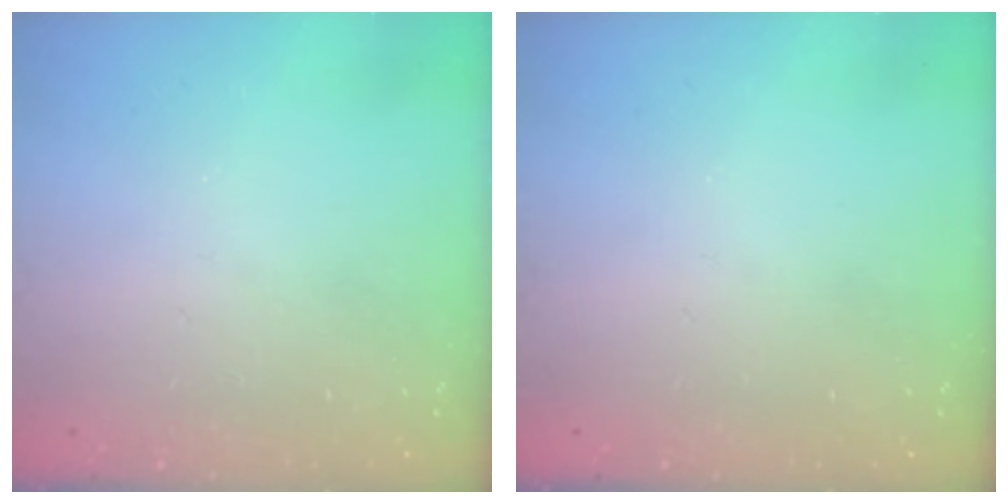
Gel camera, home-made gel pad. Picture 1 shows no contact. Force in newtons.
{"total": 0.0}